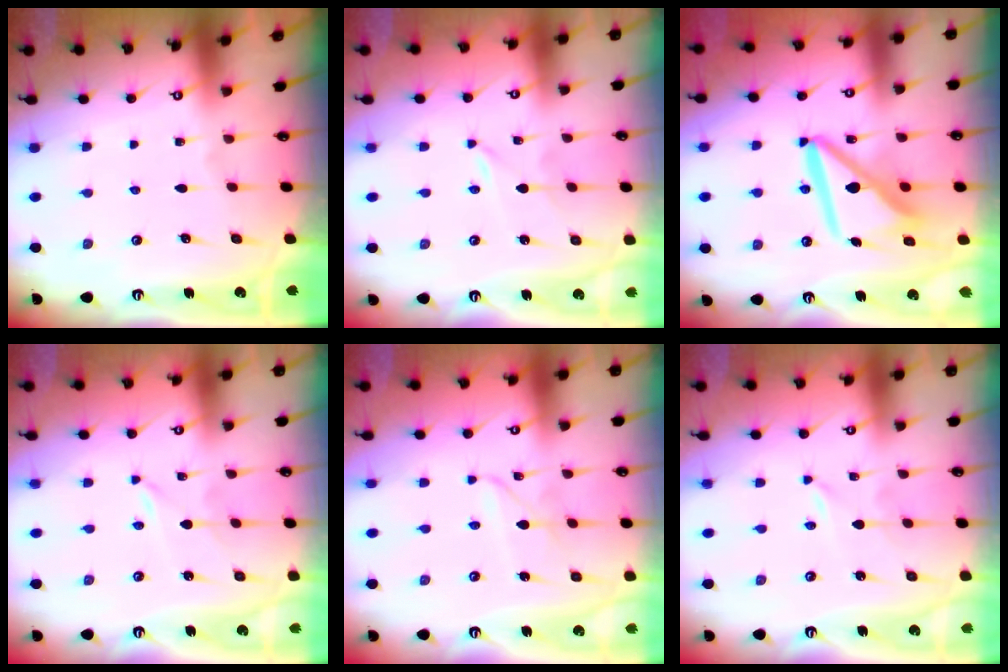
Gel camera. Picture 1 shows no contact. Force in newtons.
{"total": 0.0}
{"total": 12.8, "press": 12.8, "slide": 1.3}
{"total": 0.0}
{"total": 2.5, "press": 2.4, "slide": 0.3}
{"total": 0.0}